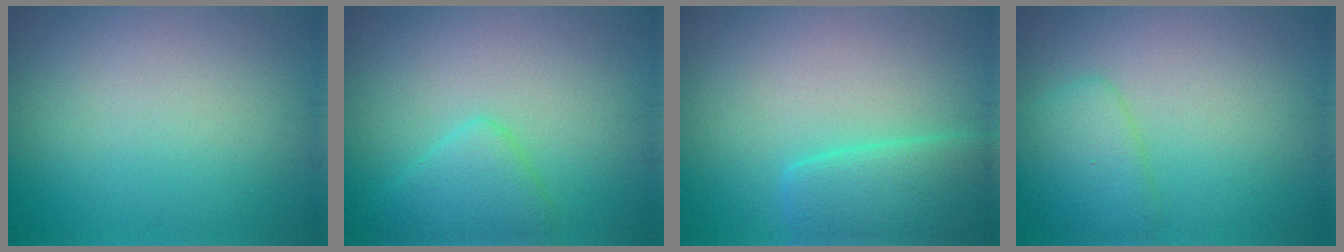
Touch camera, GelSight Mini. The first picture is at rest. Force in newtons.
{"total": 2.8, "press": 2.8, "slide": 0.1}
{"total": 4.3, "press": 4.3, "slide": 0.3}
{"total": 2.9, "press": 2.9, "slide": 0.1}